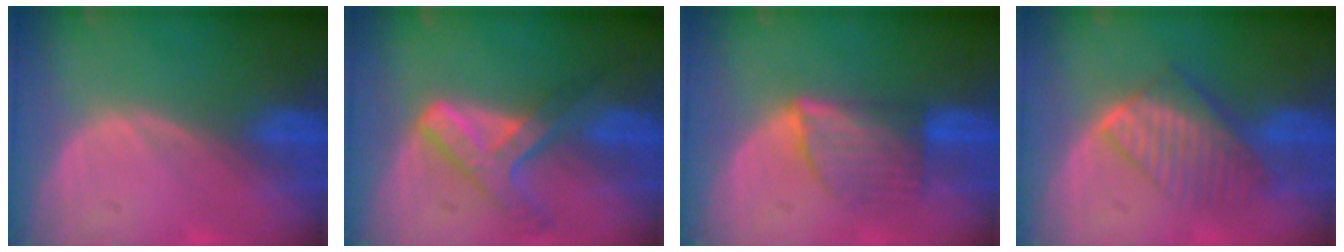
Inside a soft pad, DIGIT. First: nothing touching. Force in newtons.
{"total": 7.3, "press": 6.2, "slide": 3.9}
{"total": 6.0, "press": 6.0, "slide": 0.7}
{"total": 7.5, "press": 6.8, "slide": 3.1}